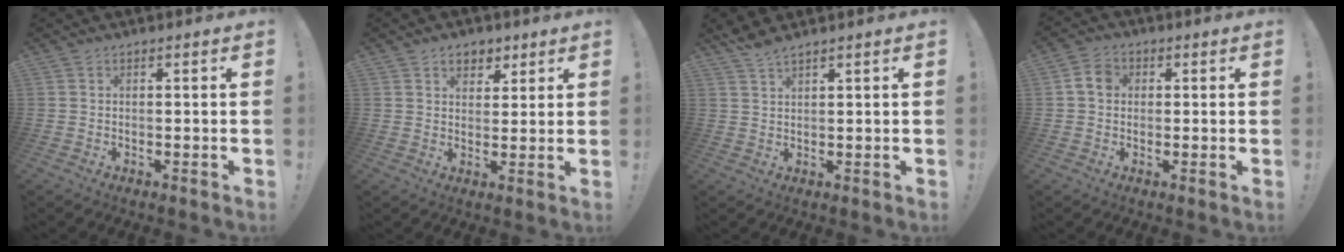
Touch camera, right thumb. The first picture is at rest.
{"total": 5.5, "force": [3.2, 4.1, 1.8], "torque": [-0.011, -0.016, 0.057]}
{"total": 3.2, "force": [2.8, 0.3, 1.6], "torque": [-0.037, -0.013, 0.052]}
{"total": 5.1, "force": [0.8, 4.3, 2.7], "torque": [-0.042, 0.011, 0.017]}